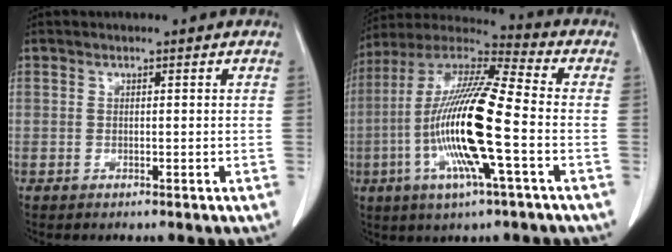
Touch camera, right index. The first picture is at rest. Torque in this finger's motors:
{"motor_torque": [2.14, 0.00, 0.98, 0.21]}